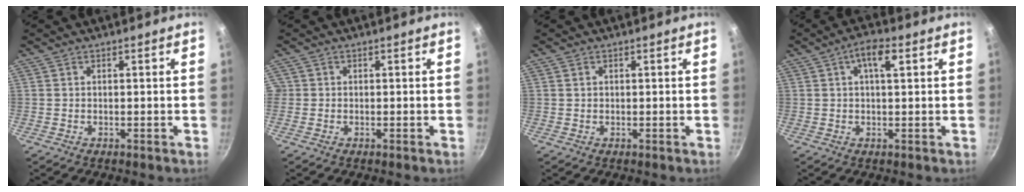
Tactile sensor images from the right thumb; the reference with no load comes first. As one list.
[{"total": 0.7, "force": [0.0, 0.6, 0.0], "torque": [0.006, 0.001, -0.004]}, {"total": 0.7, "force": [0.3, 0.6, 0.3], "torque": [-0.005, 0.002, 0.005]}, {"total": 5.0, "force": [1.7, 1.7, 4.5], "torque": [-0.075, 0.008, 0.026]}]